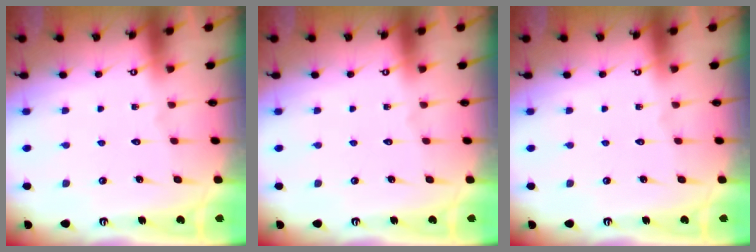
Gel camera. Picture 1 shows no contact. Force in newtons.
{"total": 0.0}
{"total": 0.0}